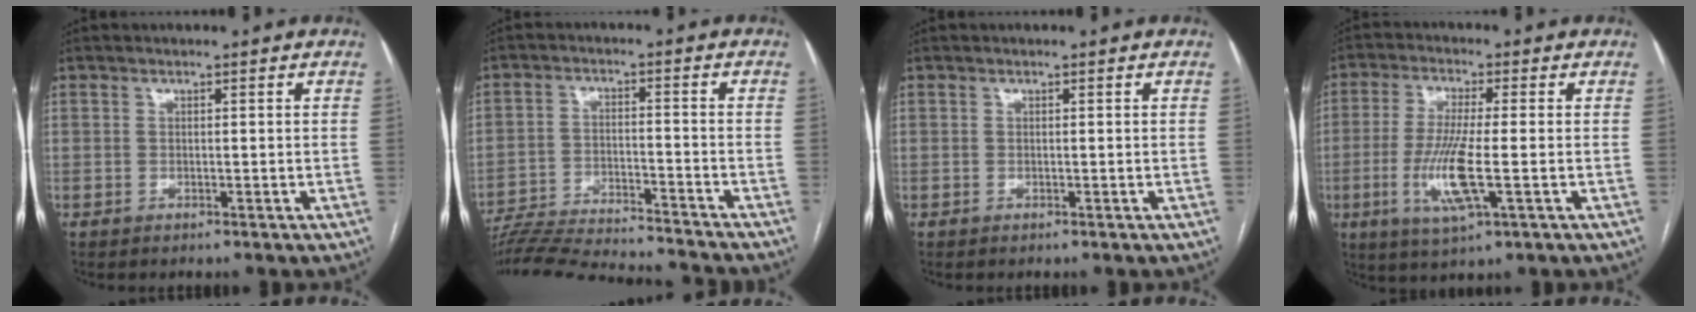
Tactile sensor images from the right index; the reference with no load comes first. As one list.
[{"total": 19.8, "force": [-18.7, 0.7, 6.5], "torque": [-0.129, -0.029, -0.280]}, {"total": 0.0}, {"total": 9.2, "force": [-2.0, 0.7, 8.9], "torque": [-0.192, -0.018, -0.038]}]